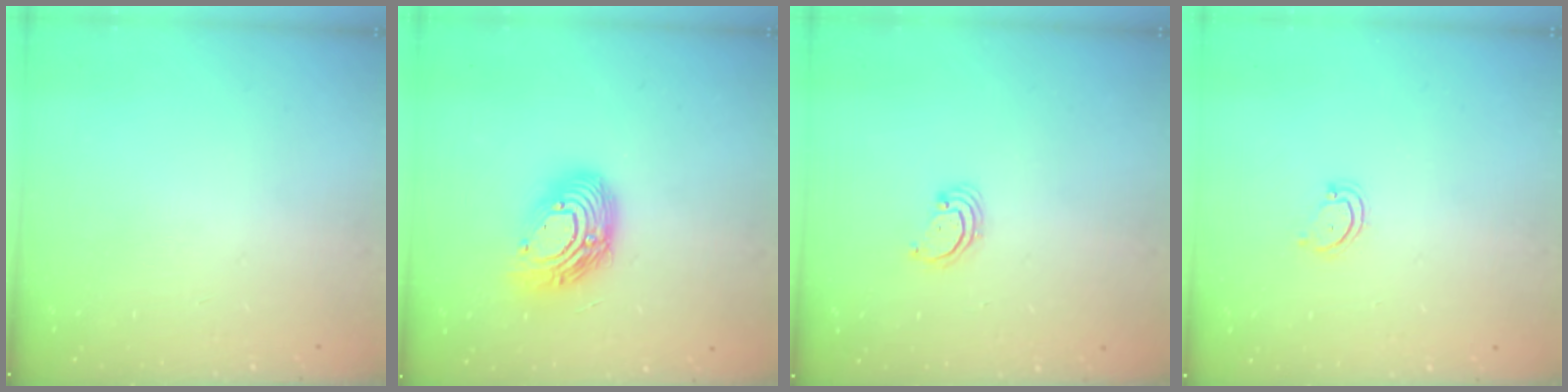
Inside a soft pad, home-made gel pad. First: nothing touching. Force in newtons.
{"total": 14.9, "press": 14.9, "slide": 1.3}
{"total": 2.3, "press": 2.3, "slide": 0.2}
{"total": 3.8, "press": 3.8, "slide": 0.2}